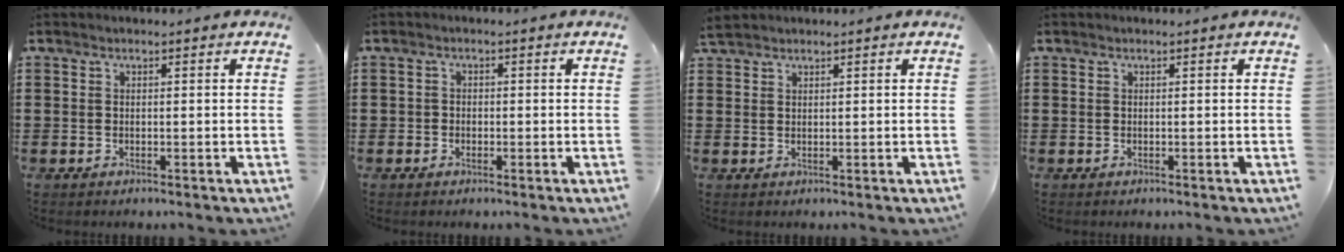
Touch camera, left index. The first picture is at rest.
{"total": 1.0, "force": [-0.6, 0.8, 0.2], "torque": [-0.007, 0.002, -0.013]}
{"total": 1.6, "force": [1.5, 0.5, 0.3], "torque": [-0.010, 0.002, 0.029]}
{"total": 0.0}